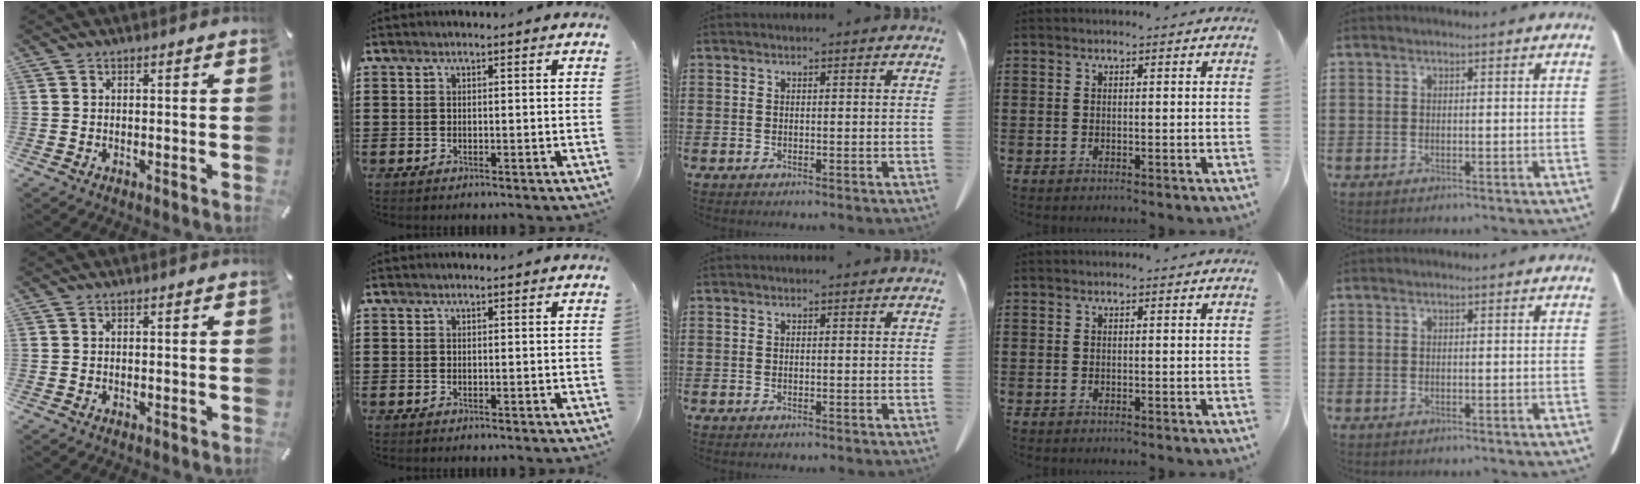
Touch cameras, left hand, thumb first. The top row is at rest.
{}